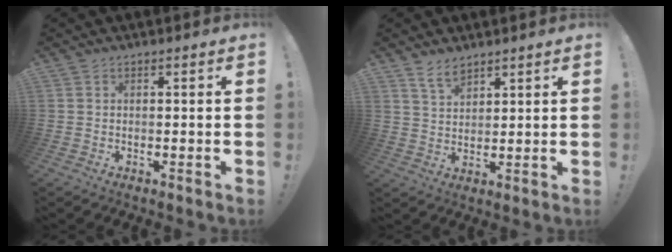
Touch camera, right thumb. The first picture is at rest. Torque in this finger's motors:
{"motor_torque": [0.50, 0.58, 1.03, 0.24, 0.61]}